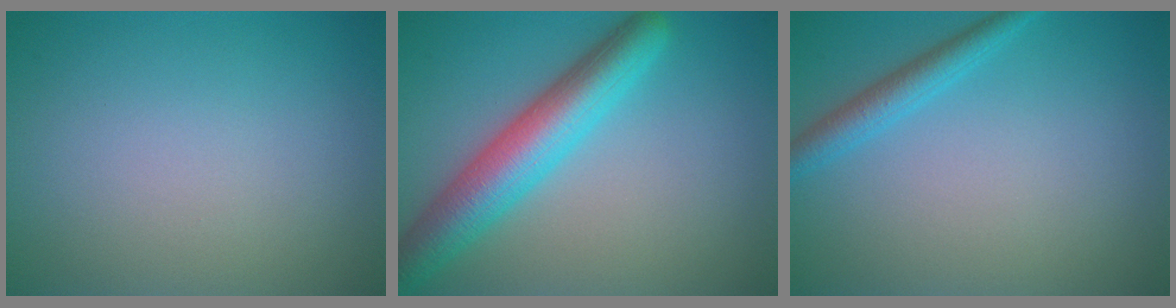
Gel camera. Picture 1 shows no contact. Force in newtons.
{"total": 6.6, "press": 6.6, "slide": 0.3}
{"total": 2.4, "press": 2.4, "slide": 0.1}